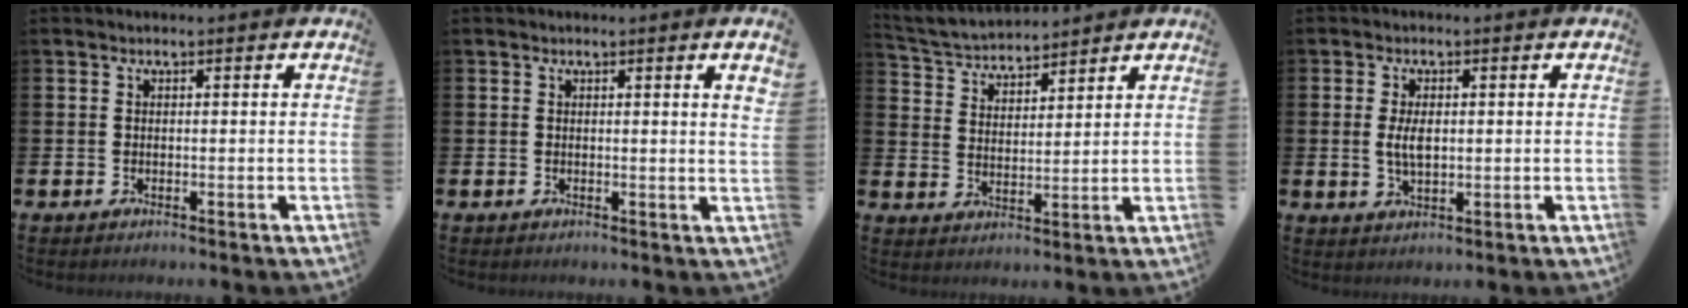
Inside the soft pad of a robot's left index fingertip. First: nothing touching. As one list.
[{"total": 1.5, "force": [0.7, -0.2, 1.4], "torque": [-0.023, -0.002, 0.010]}, {"total": 4.2, "force": [4.1, 1.1, 0.1], "torque": [-0.027, -0.028, 0.071]}, {"total": 3.7, "force": [0.4, 1.9, 3.2], "torque": [-0.056, 0.003, 0.004]}]